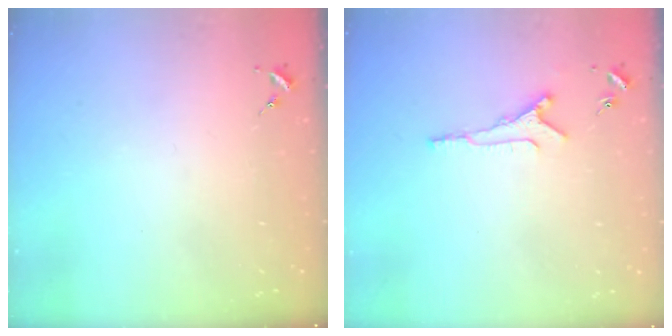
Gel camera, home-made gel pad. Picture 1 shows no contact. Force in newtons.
{"total": 7.1, "press": 7.0, "slide": 0.8}